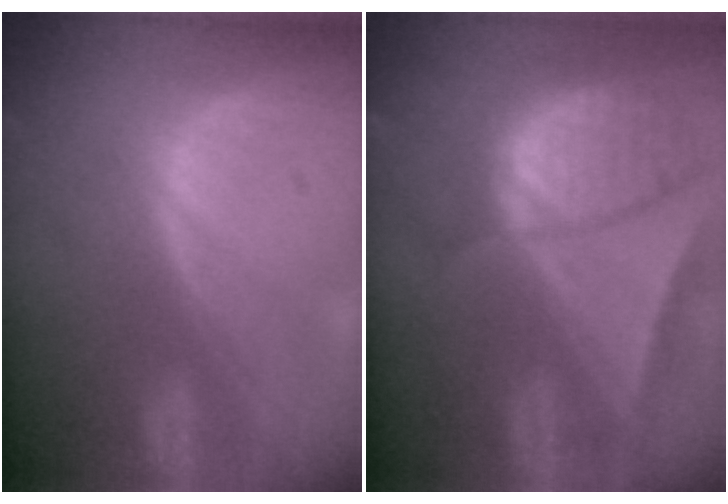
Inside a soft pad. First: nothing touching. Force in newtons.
{"total": 10.0, "press": 8.4, "slide": 5.5}